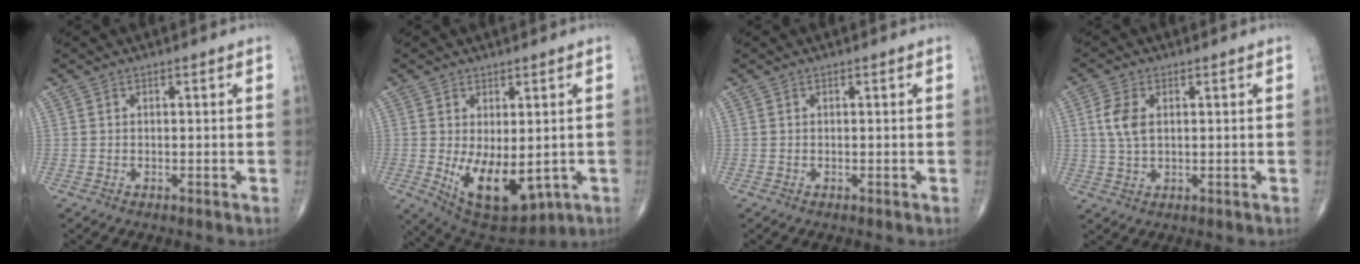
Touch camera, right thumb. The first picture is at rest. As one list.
[{"total": 12.6, "force": [-2.0, 6.6, 10.5], "torque": [-0.149, -0.017, -0.004]}, {"total": 0.0}, {"total": 5.1, "force": [1.1, 3.0, 4.1], "torque": [-0.088, -0.001, 0.020]}]